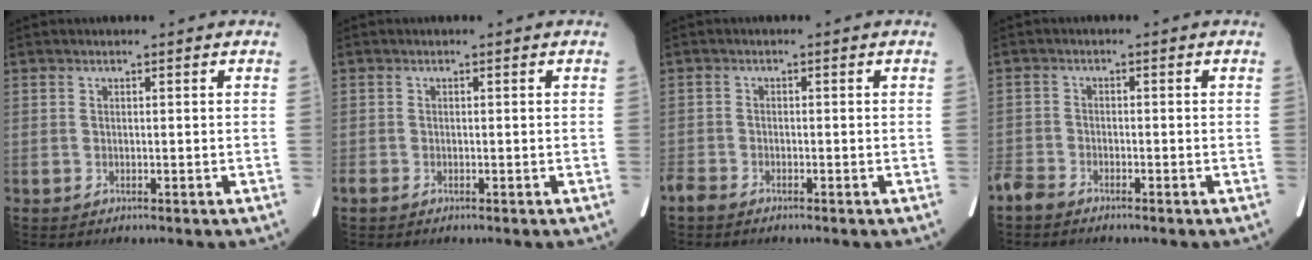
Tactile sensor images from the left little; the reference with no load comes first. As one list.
[{"total": 0.6, "force": [-0.5, 0.2, 0.3], "torque": [-0.013, -0.002, -0.010]}, {"total": 2.1, "force": [-1.9, 0.6, 0.7], "torque": [-0.021, -0.003, -0.035]}, {"total": 2.8, "force": [-2.6, 0.8, 0.8], "torque": [-0.017, -0.004, -0.051]}]